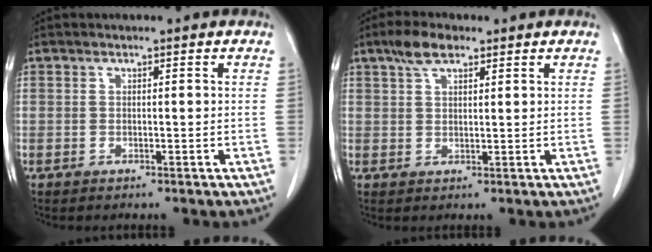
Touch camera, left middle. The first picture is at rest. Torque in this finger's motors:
{"motor_torque": [0.71, -0.44, -0.11, -0.01]}